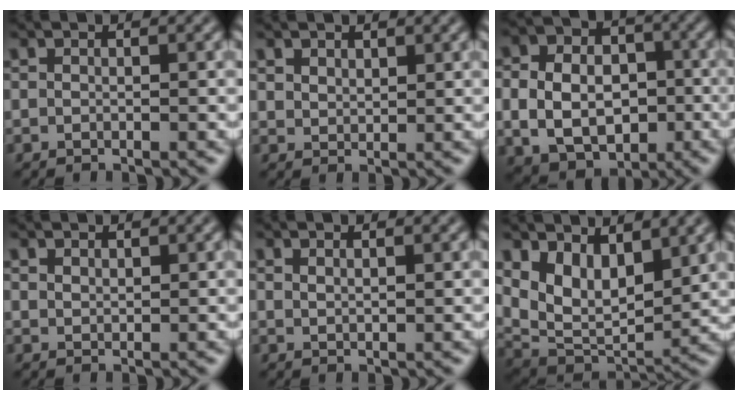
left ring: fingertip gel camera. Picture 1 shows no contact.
{"total": 1.7, "force": [1.4, 0.9, 0.4], "torque": [-0.013, -0.004, 0.028]}
{"total": 10.1, "force": [-0.9, 8.2, 5.9], "torque": [-0.092, 0.005, -0.027]}
{"total": 1.2, "force": [1.1, 0.5, 0.2], "torque": [-0.007, -0.001, 0.023]}
{"total": 1.1, "force": [0.9, 0.2, 0.5], "torque": [-0.010, 0.000, 0.016]}
{"total": 7.9, "force": [3.5, 4.5, 5.6], "torque": [-0.100, -0.022, 0.067]}